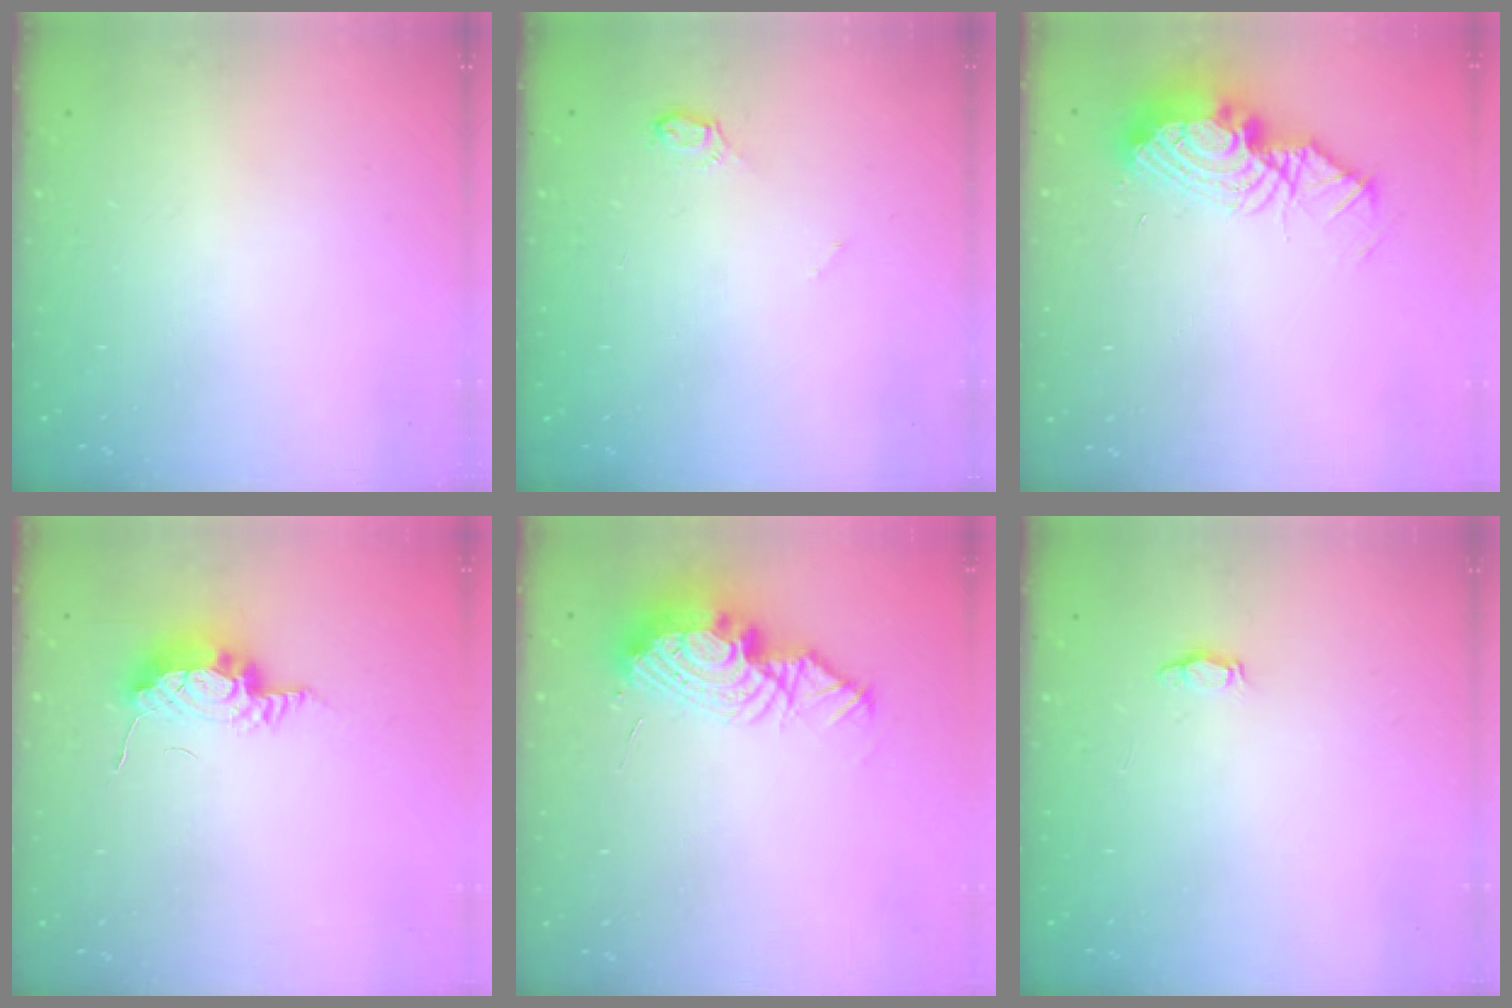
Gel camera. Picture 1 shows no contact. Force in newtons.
{"total": 5.5, "press": 5.4, "slide": 0.6}
{"total": 14.6, "press": 14.6, "slide": 1.3}
{"total": 8.4, "press": 8.2, "slide": 2.0}
{"total": 16.9, "press": 16.1, "slide": 5.1}
{"total": 2.2, "press": 2.2, "slide": 0.3}